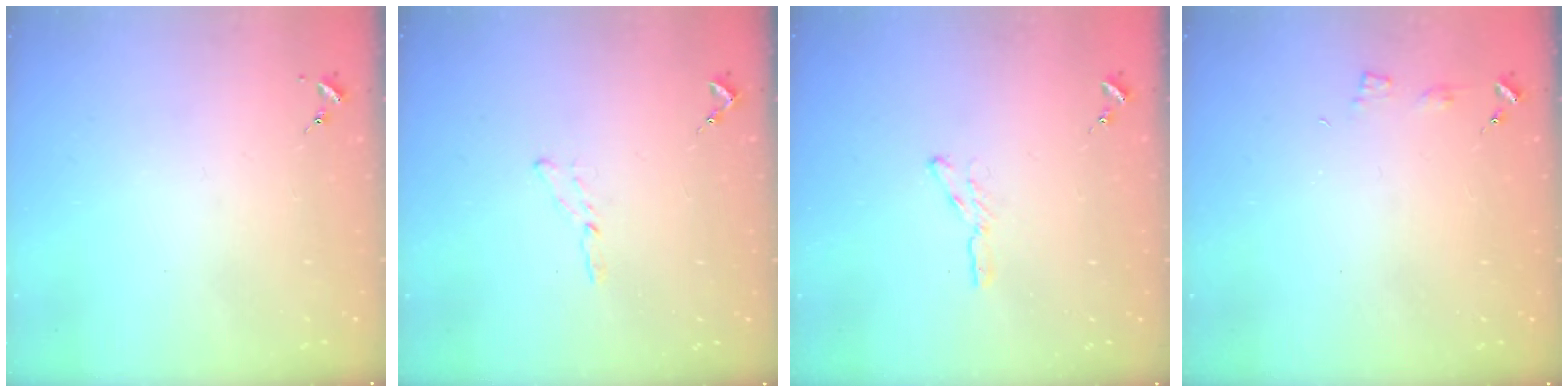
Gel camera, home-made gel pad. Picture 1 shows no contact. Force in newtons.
{"total": 3.5, "press": 3.5, "slide": 0.4}
{"total": 4.3, "press": 4.2, "slide": 0.4}
{"total": 3.6, "press": 3.6, "slide": 0.5}